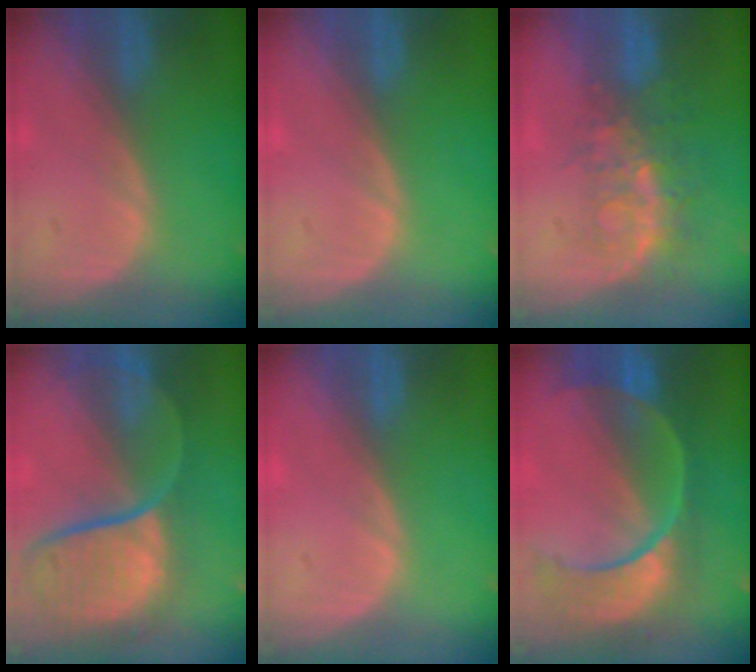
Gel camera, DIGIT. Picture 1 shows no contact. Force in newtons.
{"total": 0.0}
{"total": 8.3, "press": 6.9, "slide": 4.7}
{"total": 12.0, "press": 9.9, "slide": 6.9}
{"total": 0.0}
{"total": 11.1, "press": 9.4, "slide": 6.0}